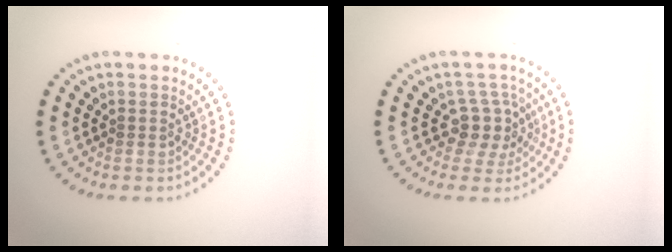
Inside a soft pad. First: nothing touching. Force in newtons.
{"total": 3.1, "press": 2.5, "slide": 1.9}